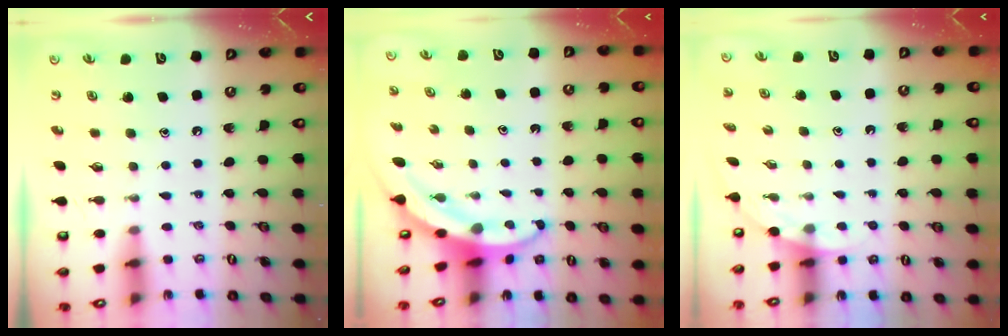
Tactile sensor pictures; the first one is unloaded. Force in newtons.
{"total": 3.8, "press": 3.8, "slide": 0.5}
{"total": 1.8, "press": 1.8, "slide": 0.1}